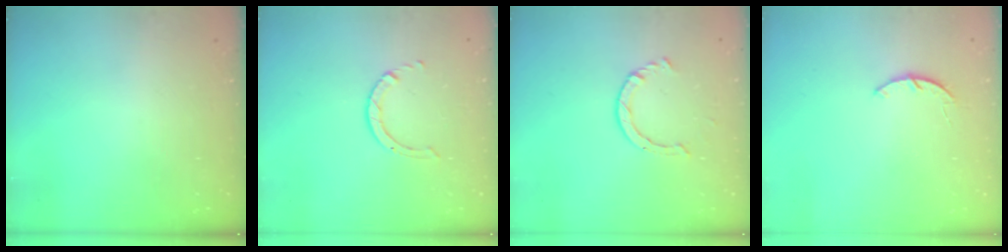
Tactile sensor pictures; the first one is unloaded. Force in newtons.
{"total": 1.7, "press": 1.7, "slide": 0.1}
{"total": 2.3, "press": 2.3, "slide": 0.2}
{"total": 3.2, "press": 3.2, "slide": 0.4}